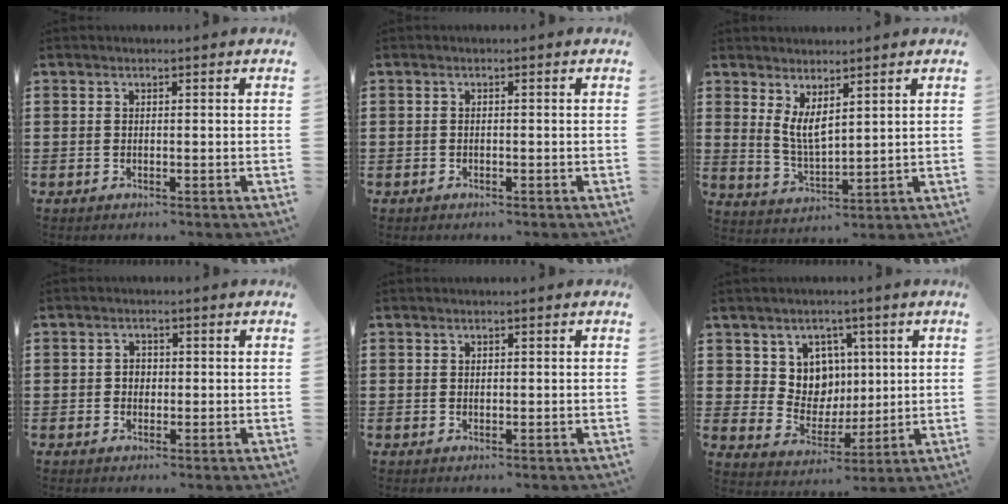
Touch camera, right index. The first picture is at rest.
{"total": 0.5, "force": [-0.4, 0.3, 0.1], "torque": [-0.004, 0.001, -0.010]}
{"total": 4.5, "force": [2.4, 1.7, 3.4], "torque": [-0.074, -0.001, 0.045]}
{"total": 1.6, "force": [-0.1, 1.4, 0.8], "torque": [-0.019, 0.007, -0.004]}
{"total": 0.6, "force": [0.3, 0.5, 0.1], "torque": [-0.004, 0.003, 0.005]}
{"total": 7.5, "force": [2.9, 6.8, 1.7], "torque": [-0.065, -0.006, 0.056]}